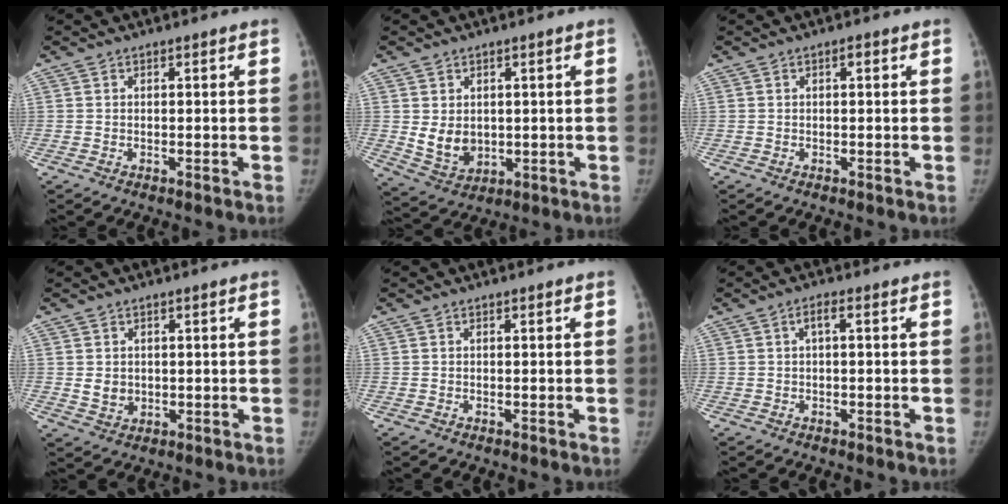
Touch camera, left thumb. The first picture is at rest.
{"total": 6.5, "force": [0.6, 5.2, 3.9], "torque": [-0.045, -0.017, 0.031]}
{"total": 0.9, "force": [0.2, 0.4, 0.7], "torque": [-0.007, 0.003, 0.000]}
{"total": 3.4, "force": [0.4, 3.0, 1.6], "torque": [-0.013, -0.005, 0.016]}
{"total": 0.0}
{"total": 1.8, "force": [0.2, 0.6, 1.7], "torque": [-0.032, 0.009, 0.002]}